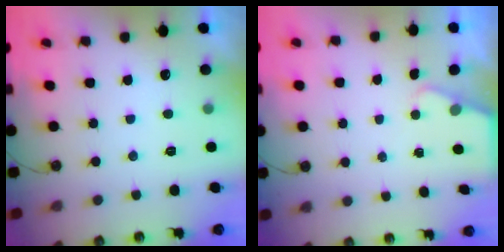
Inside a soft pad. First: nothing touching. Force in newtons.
{"total": 1.7, "press": 1.7, "slide": 0.3}